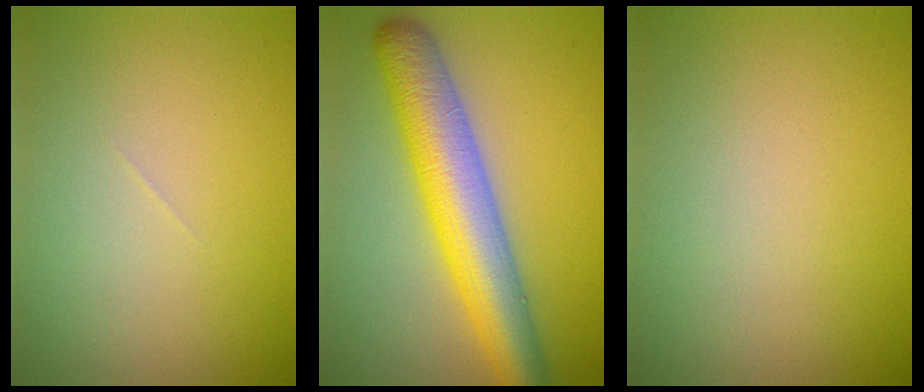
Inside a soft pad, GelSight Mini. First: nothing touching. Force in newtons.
{"total": 8.5, "press": 8.4, "slide": 0.2}
{"total": 0.0}